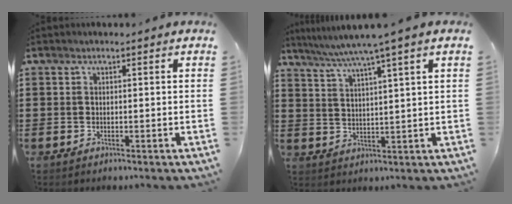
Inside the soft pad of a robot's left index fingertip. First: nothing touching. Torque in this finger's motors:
{"motor_torque": [1.25, -0.89, 0.53, 0.21]}